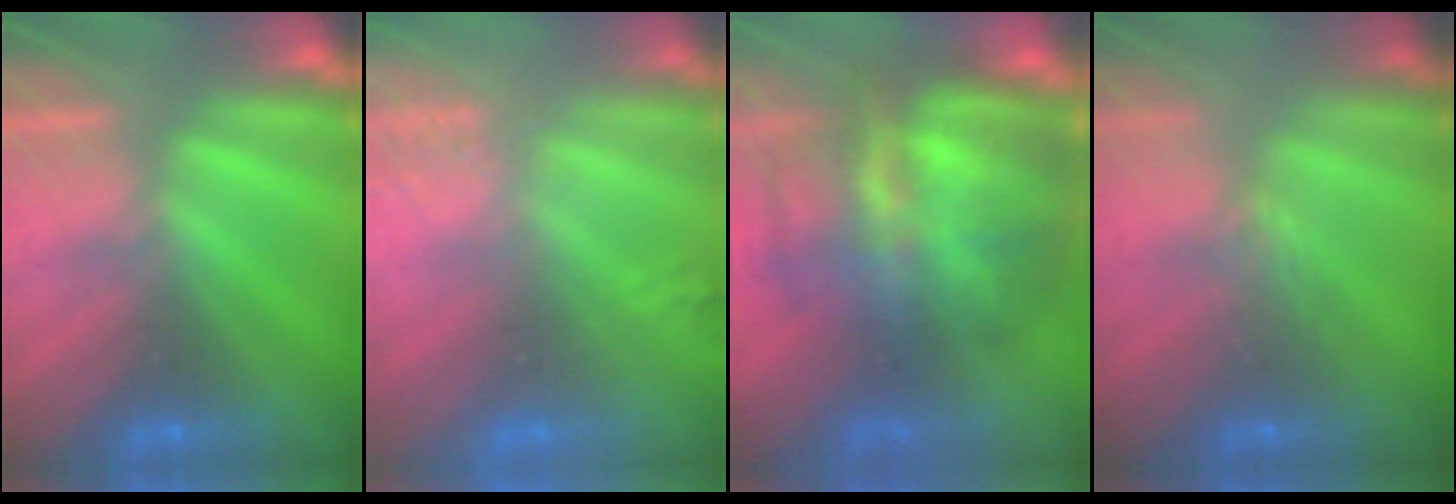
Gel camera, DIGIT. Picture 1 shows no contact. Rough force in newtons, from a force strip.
{"total": 2.4}
{"total": 11.0}
{"total": 2.9}